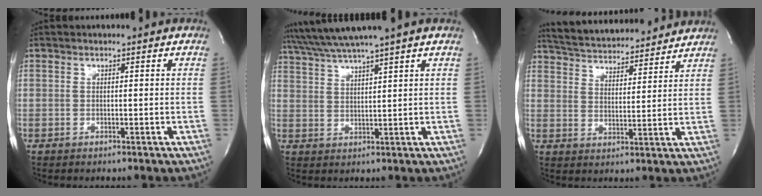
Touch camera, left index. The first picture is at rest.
{"total": 8.1, "force": [6.8, -1.8, 4.0], "torque": [-0.075, 0.019, 0.119]}
{"total": 17.3, "force": [16.2, 3.0, 5.4], "torque": [-0.096, 0.026, 0.240]}